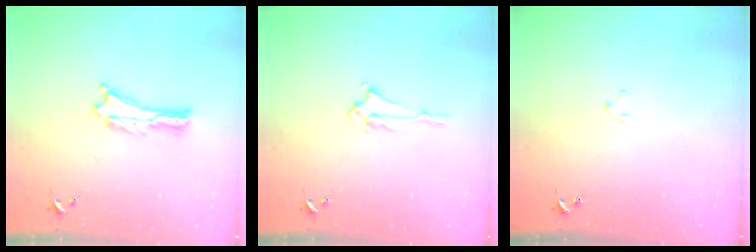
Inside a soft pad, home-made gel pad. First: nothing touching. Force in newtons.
{"total": 1.4, "press": 1.4, "slide": 0.3}
{"total": 1.2, "press": 1.2, "slide": 0.2}